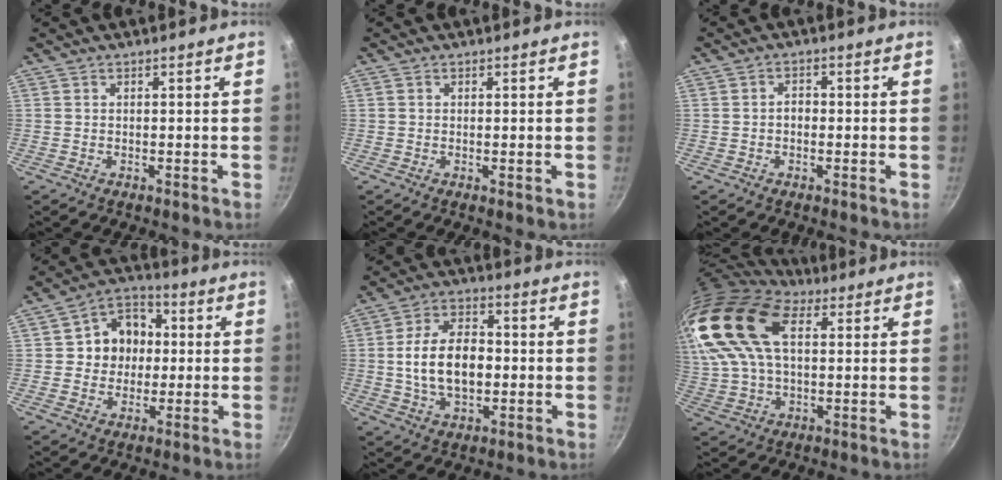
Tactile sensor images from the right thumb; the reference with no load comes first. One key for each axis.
{"total": 0.6, "fx": 0.0, "fy": 0.2, "fz": 0.6, "tx": -0.010, "ty": -0.002, "tz": -0.002}
{"total": 1.8, "fx": -0.4, "fy": 1.3, "fz": 1.1, "tx": -0.010, "ty": 0.009, "tz": -0.008}
{"total": 10.6, "fx": 1.0, "fy": 9.2, "fz": 5.2, "tx": -0.038, "ty": 0.014, "tz": 0.000}
{"total": 12.1, "fx": -0.6, "fy": 7.6, "fz": 9.4, "tx": -0.145, "ty": 0.018, "tz": -0.012}
{"total": 20.6, "fx": 8.2, "fy": 11.4, "fz": 15.1, "tx": -0.303, "ty": -0.001, "tz": 0.149}